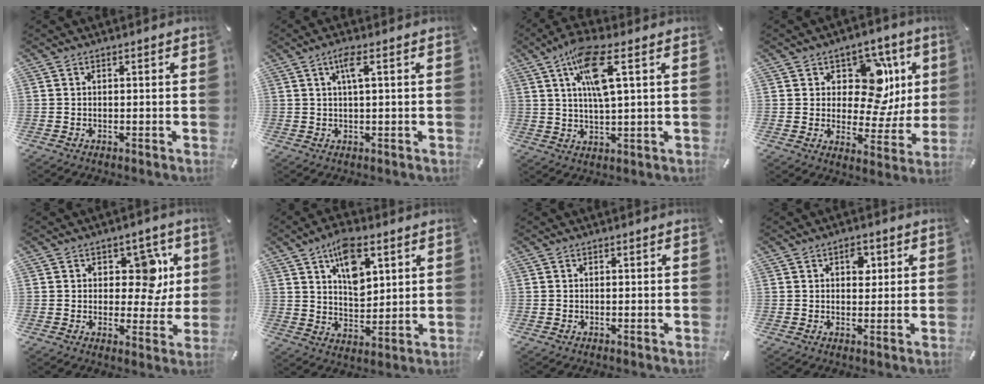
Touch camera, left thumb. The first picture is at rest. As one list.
[{"total": 4.1, "force": [1.3, 0.6, 3.8], "torque": [-0.078, 0.003, 0.018]}, {"total": 11.1, "force": [4.2, 2.5, 9.9], "torque": [-0.188, 0.003, 0.072]}, {"total": 14.2, "force": [5.0, 9.8, 8.9], "torque": [-0.107, -0.042, 0.091]}, {"total": 10.4, "force": [3.2, 7.3, 6.7], "torque": [-0.073, -0.012, 0.052]}, {"total": 11.0, "force": [6.1, 6.0, 7.0], "torque": [-0.104, -0.021, 0.106]}, {"total": 0.0}, {"total": 3.9, "force": [1.3, 2.7, 2.5], "torque": [-0.014, -0.009, 0.012]}]